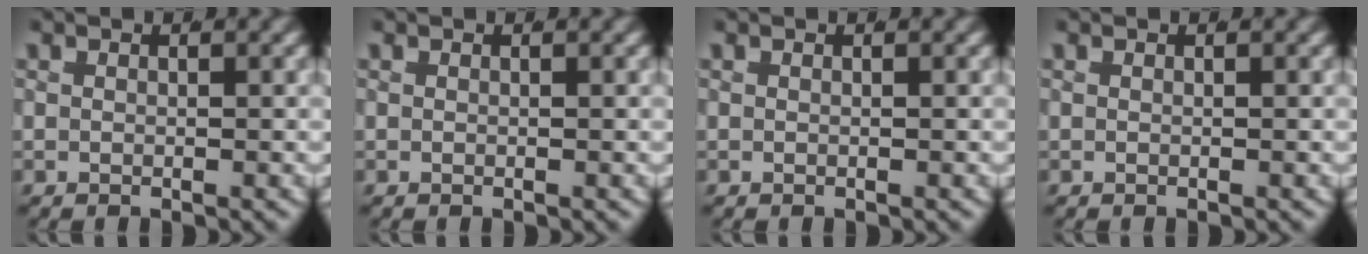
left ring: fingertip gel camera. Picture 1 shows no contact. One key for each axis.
{"total": 0.0}
{"total": 0.0}
{"total": 0.0}